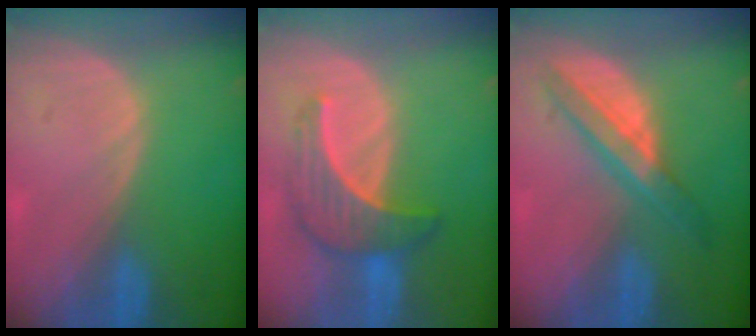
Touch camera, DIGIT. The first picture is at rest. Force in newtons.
{"total": 6.7, "press": 6.7, "slide": 0.7}
{"total": 5.8, "press": 5.8, "slide": 0.1}